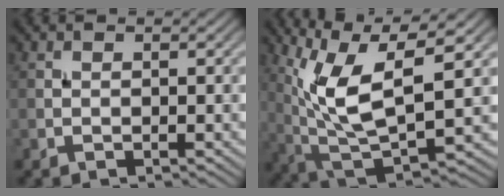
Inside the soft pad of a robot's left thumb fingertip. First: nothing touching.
{"total": 12.5, "force": [3.8, 4.4, 11.0], "torque": [-0.225, -0.001, 0.077]}